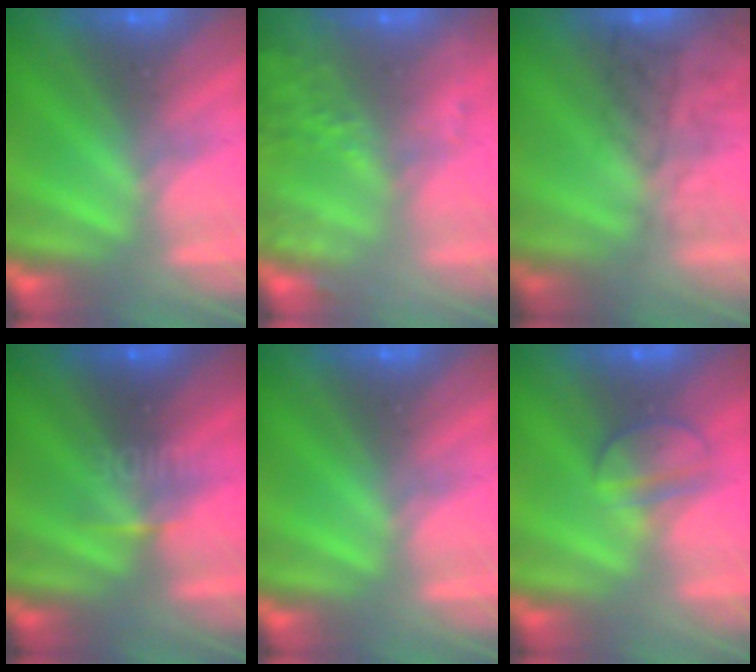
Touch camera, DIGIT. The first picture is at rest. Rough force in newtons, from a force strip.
{"total": 9.0}
{"total": 4.2}
{"total": 4.2}
{"total": 0.0}
{"total": 2.3}